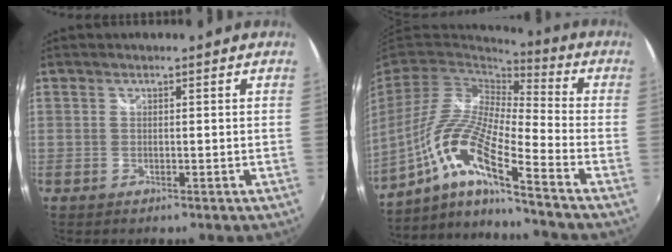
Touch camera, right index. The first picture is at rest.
{"total": 15.5, "force": [-8.7, 1.7, 12.8], "torque": [-0.243, -0.021, -0.179]}